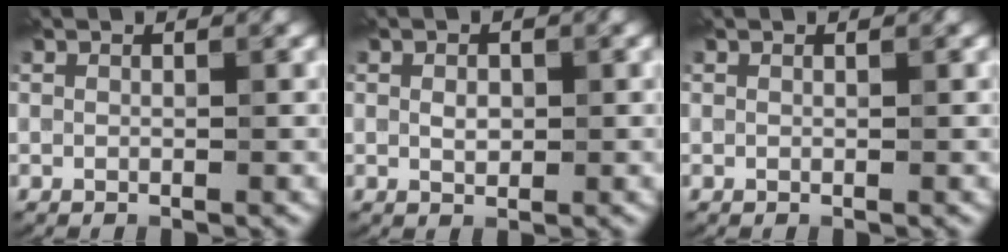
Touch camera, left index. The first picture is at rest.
{"total": 1.3, "force": [0.1, 0.9, 0.9], "torque": [-0.018, -0.002, 0.002]}
{"total": 0.0}